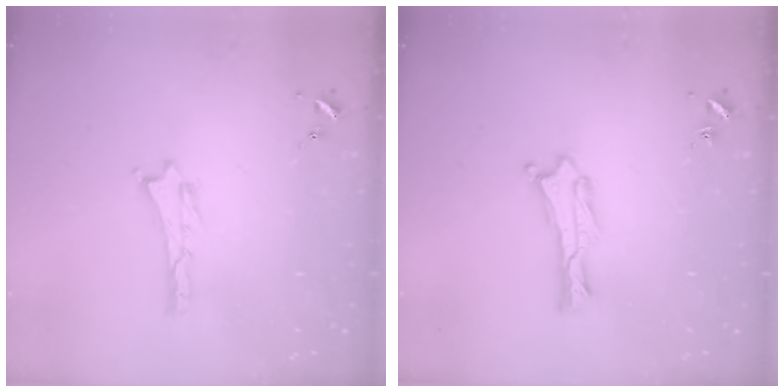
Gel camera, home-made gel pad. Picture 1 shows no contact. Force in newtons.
{"total": 0.8, "press": 0.7, "slide": 0.2}